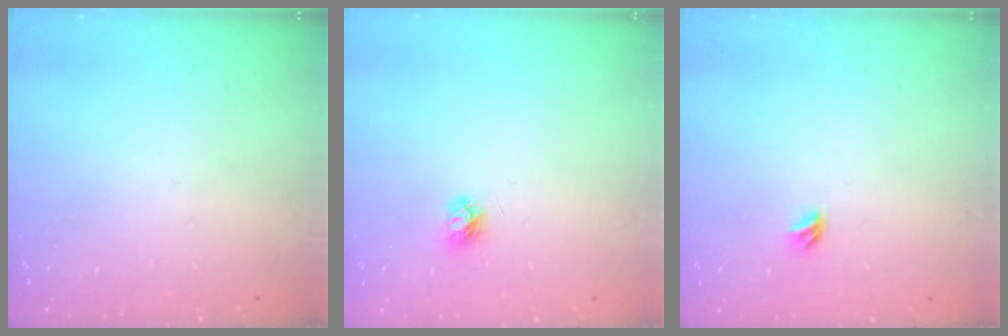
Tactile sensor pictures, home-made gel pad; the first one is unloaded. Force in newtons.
{"total": 4.2, "press": 4.2, "slide": 0.3}
{"total": 3.2, "press": 3.1, "slide": 0.8}